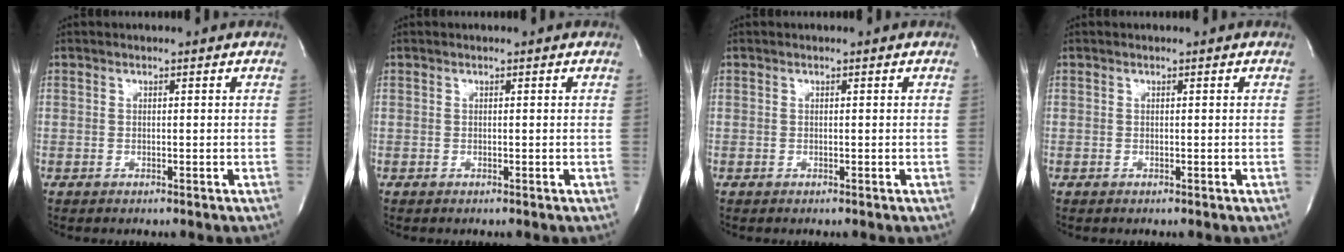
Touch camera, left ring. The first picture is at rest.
{"total": 0.0}
{"total": 0.0}
{"total": 0.0}